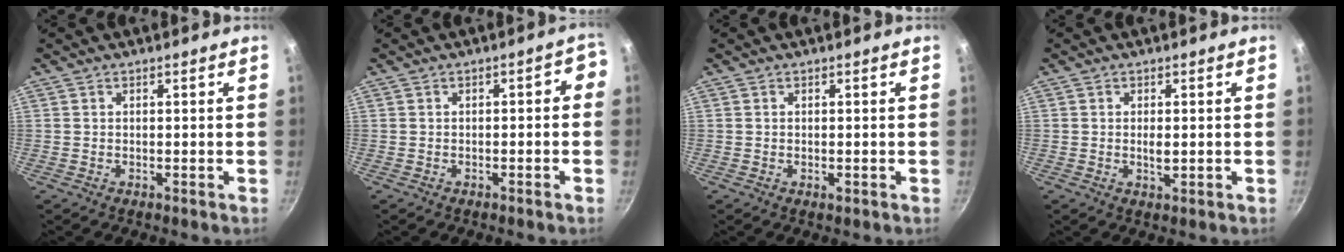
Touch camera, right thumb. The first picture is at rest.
{"total": 3.1, "force": [-0.6, 1.6, 2.6], "torque": [-0.015, 0.030, -0.003]}
{"total": 0.8, "force": [-0.2, 0.3, 0.7], "torque": [-0.009, -0.001, -0.003]}
{"total": 2.0, "force": [-0.1, 0.8, 1.8], "torque": [-0.033, -0.003, 0.001]}